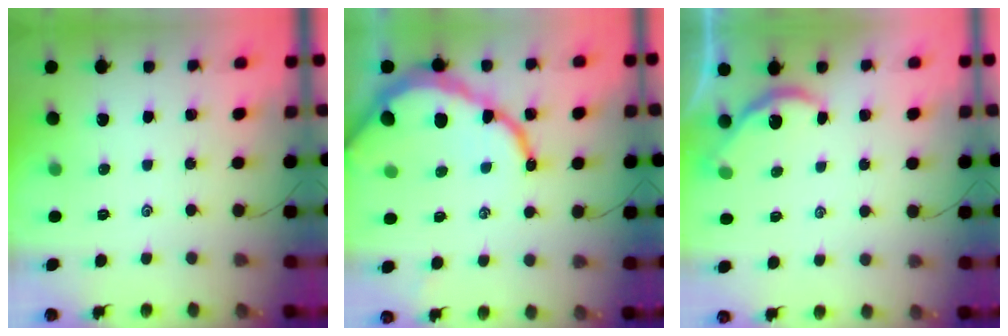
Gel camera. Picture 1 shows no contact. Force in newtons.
{"total": 15.5, "press": 15.3, "slide": 1.8}
{"total": 3.3, "press": 3.3, "slide": 0.4}